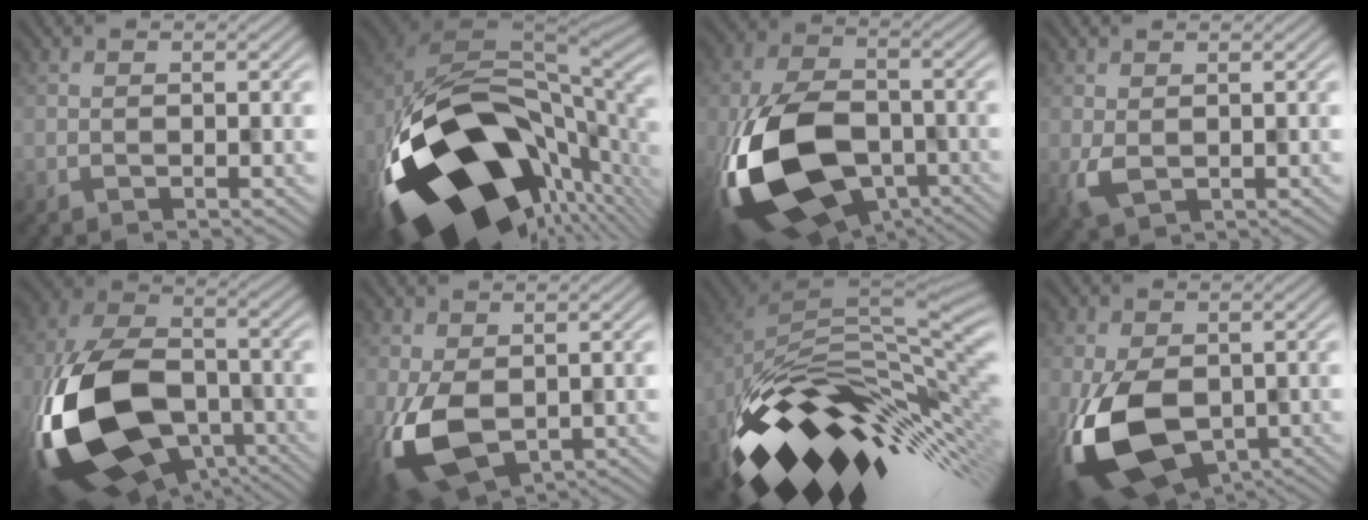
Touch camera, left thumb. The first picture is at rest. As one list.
[{"total": 20.0, "force": [-6.2, 11.7, 15.0], "torque": [-0.305, -0.056, -0.085]}, {"total": 18.3, "force": [-6.6, 11.3, 12.8], "torque": [-0.297, -0.052, -0.100]}, {"total": 3.5, "force": [-0.3, 2.2, 2.7], "torque": [-0.063, -0.004, -0.006]}, {"total": 20.1, "force": [-6.9, 12.5, 14.2], "torque": [-0.341, -0.055, -0.096]}, {"total": 10.7, "force": [-2.7, 6.2, 8.3], "torque": [-0.176, -0.021, -0.037]}, {"total": 15.0, "force": [-4.5, 7.2, 12.4], "torque": [-0.235, -0.009, -0.083]}, {"total": 15.6, "force": [-5.2, 9.3, 11.3], "torque": [-0.237, -0.043, -0.074]}]